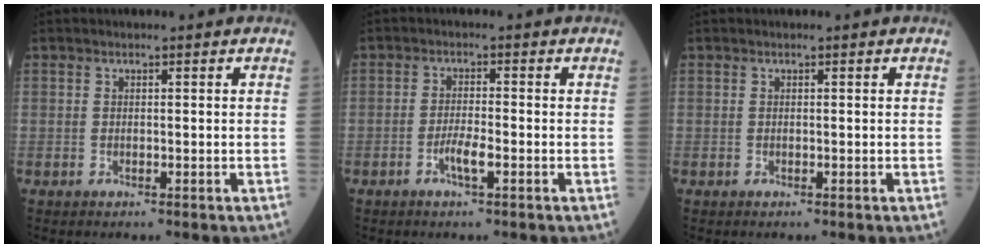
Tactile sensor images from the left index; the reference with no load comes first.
{"total": 2.6, "force": [-1.2, 0.2, 2.2], "torque": [-0.045, -0.002, -0.026]}
{"total": 0.0}